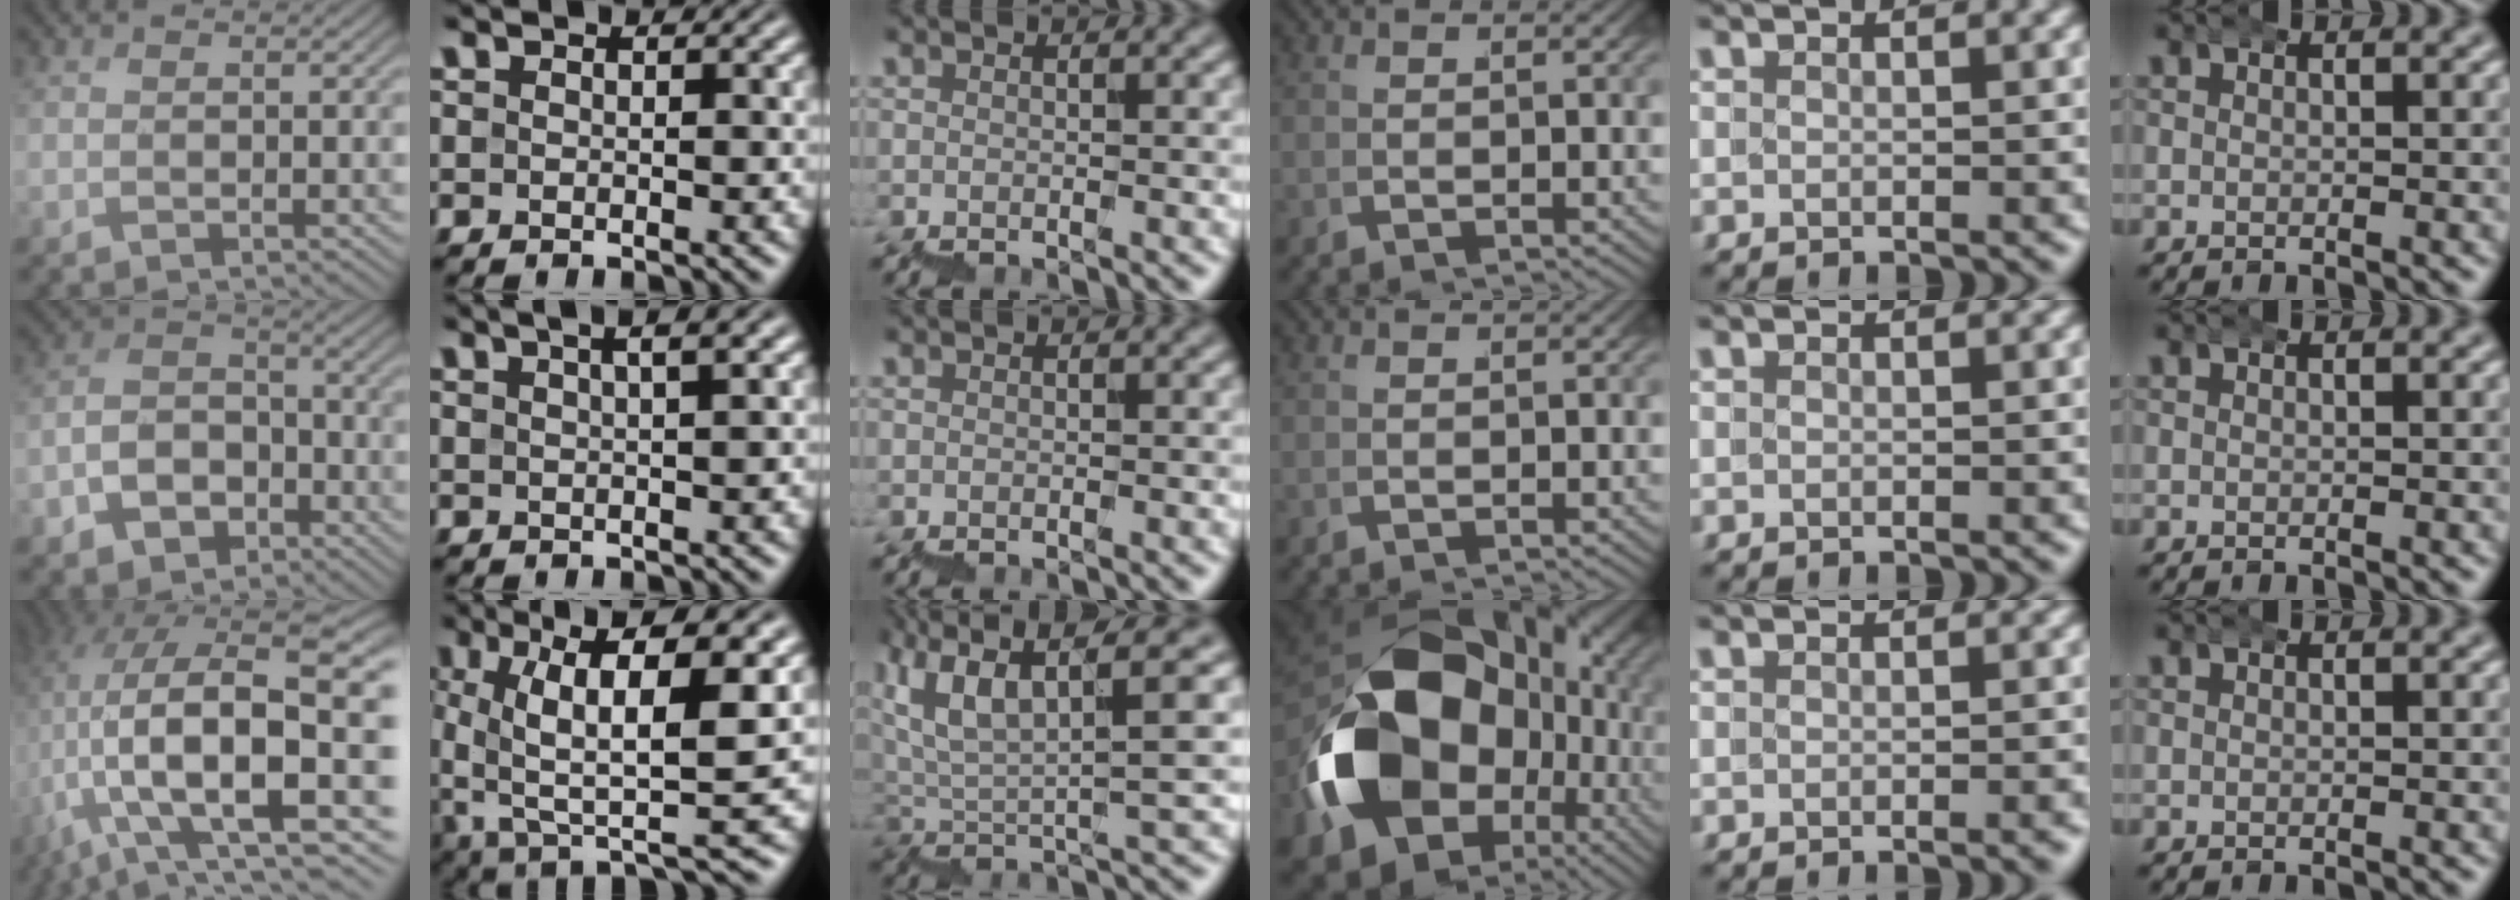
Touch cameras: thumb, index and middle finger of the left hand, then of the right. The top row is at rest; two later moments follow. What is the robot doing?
{"motion": "wrap", "object": "bubble wrap"}